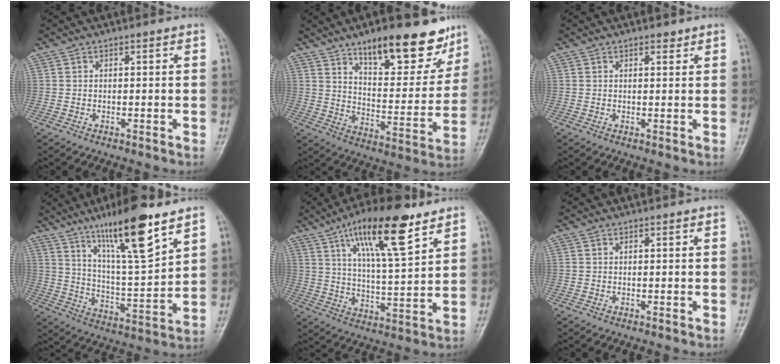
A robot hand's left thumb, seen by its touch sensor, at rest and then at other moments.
{"total": 18.8, "force": [12.6, 7.0, 12.0], "torque": [-0.117, -0.074, 0.194]}
{"total": 1.2, "force": [0.9, 0.6, 0.6], "torque": [-0.004, -0.006, 0.012]}
{"total": 16.9, "force": [10.8, 2.7, 12.8], "torque": [-0.206, -0.058, 0.193]}
{"total": 16.7, "force": [9.6, 4.5, 12.9], "torque": [-0.197, -0.039, 0.165]}
{"total": 0.0}